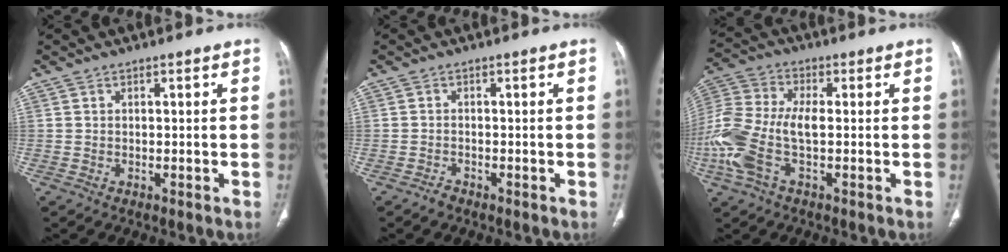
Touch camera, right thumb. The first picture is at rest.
{"total": 1.2, "force": [-1.0, 0.6, 0.3], "torque": [-0.008, 0.003, -0.020]}
{"total": 14.0, "force": [-2.6, 6.2, 12.3], "torque": [-0.302, 0.014, -0.051]}